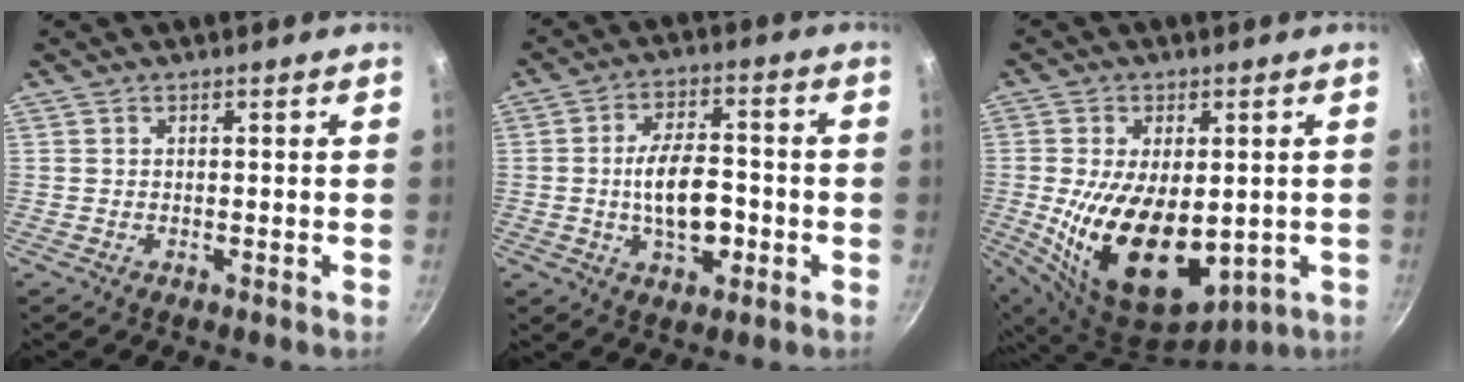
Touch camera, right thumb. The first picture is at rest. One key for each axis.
{"total": 11.1, "fx": -2.1, "fy": 5.9, "fz": 9.1, "tx": -0.133, "ty": 0.022, "tz": -0.035}
{"total": 18.8, "fx": -1.5, "fy": 11.3, "fz": 14.9, "tx": -0.259, "ty": -0.021, "tz": 0.001}